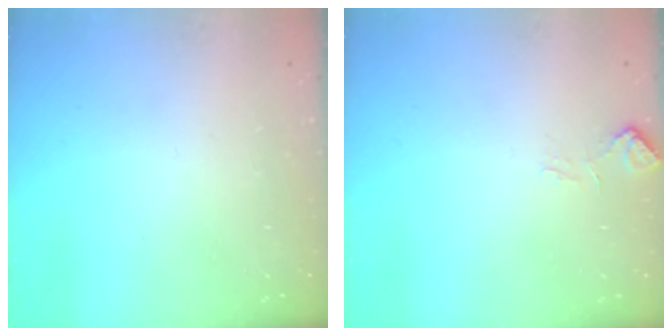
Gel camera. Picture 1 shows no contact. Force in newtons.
{"total": 2.3, "press": 2.2, "slide": 0.6}